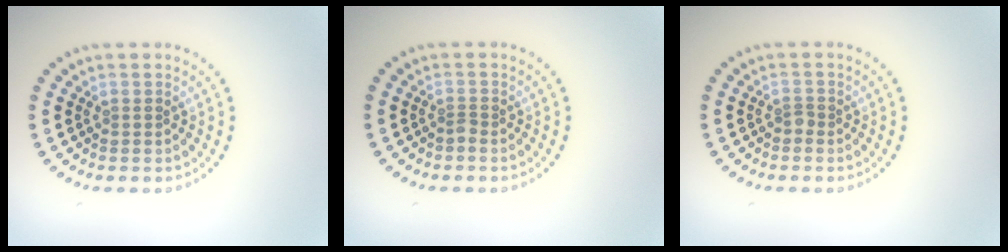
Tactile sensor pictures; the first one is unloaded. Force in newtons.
{"total": 0.8, "press": 0.5, "slide": 0.6}
{"total": 0.7, "press": 0.5, "slide": 0.5}